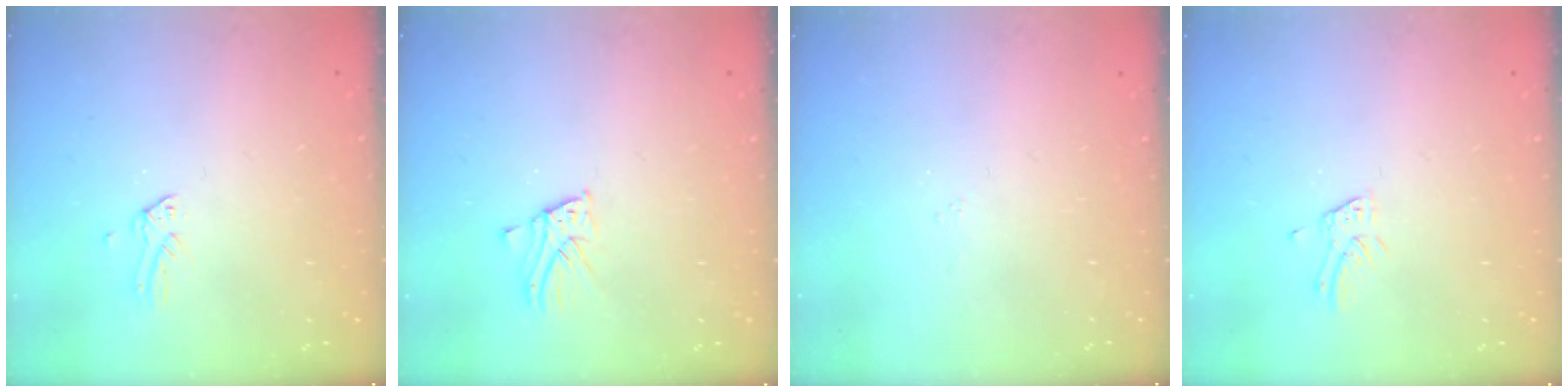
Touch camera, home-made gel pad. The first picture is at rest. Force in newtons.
{"total": 4.3, "press": 4.3, "slide": 0.2}
{"total": 3.9, "press": 3.9, "slide": 0.1}
{"total": 2.4, "press": 2.4, "slide": 0.3}